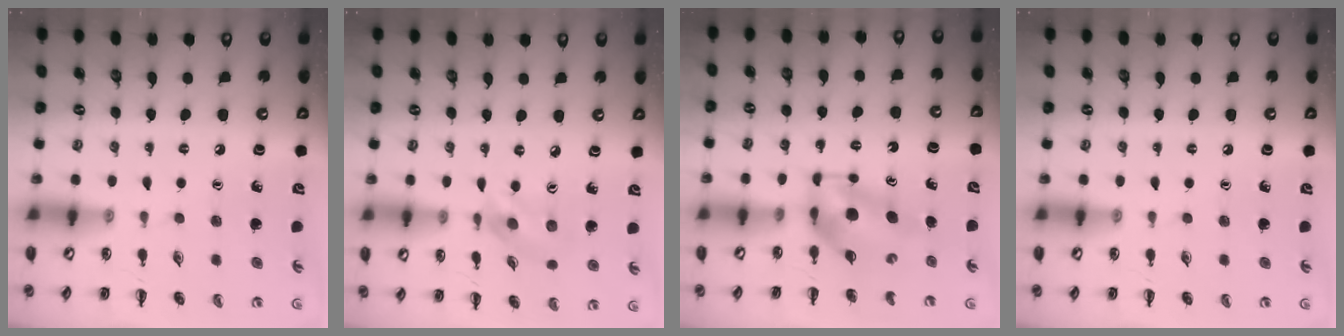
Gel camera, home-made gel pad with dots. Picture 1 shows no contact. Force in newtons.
{"total": 5.2, "press": 5.2, "slide": 0.5}
{"total": 5.1, "press": 5.0, "slide": 1.1}
{"total": 0.0}